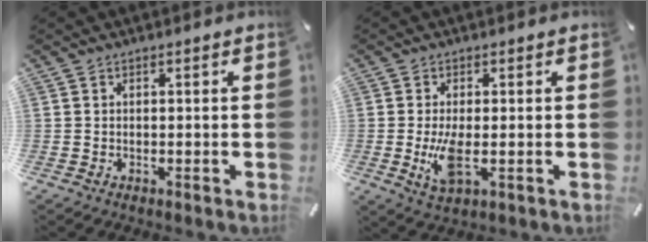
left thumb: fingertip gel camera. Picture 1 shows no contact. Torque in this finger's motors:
{"motor_torque": [0.09, 0.12, 0.31, -0.23, 0.26]}